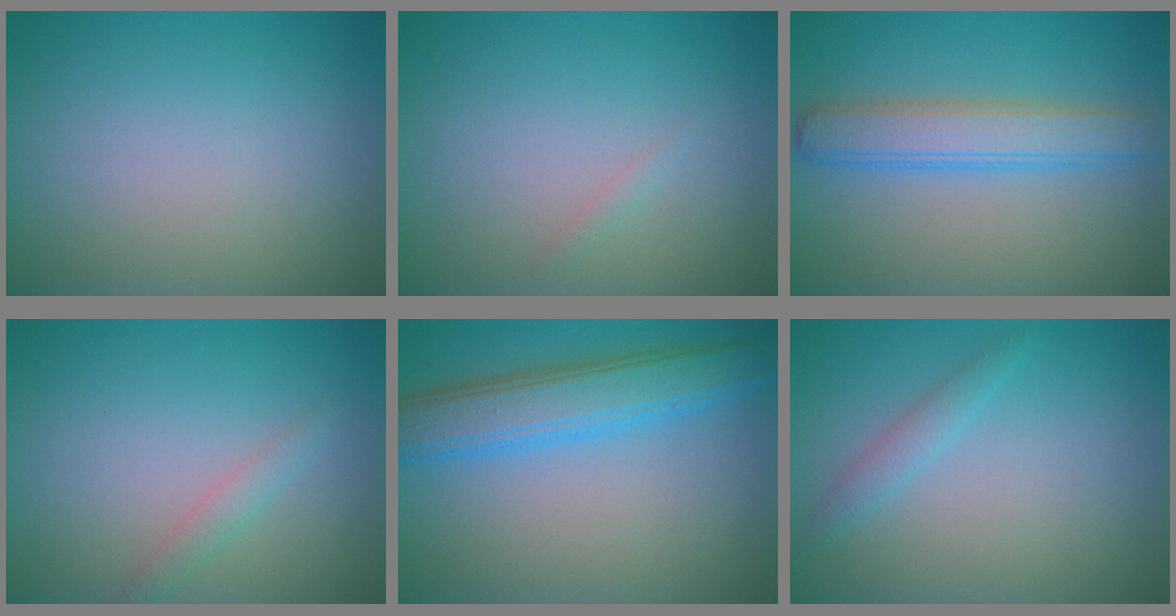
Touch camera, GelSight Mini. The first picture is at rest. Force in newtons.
{"total": 0.6, "press": 0.5, "slide": 0.1}
{"total": 4.3, "press": 4.3, "slide": 0.2}
{"total": 1.3, "press": 1.3, "slide": 0.1}
{"total": 5.7, "press": 5.7, "slide": 0.1}
{"total": 1.5, "press": 1.5, "slide": 0.1}